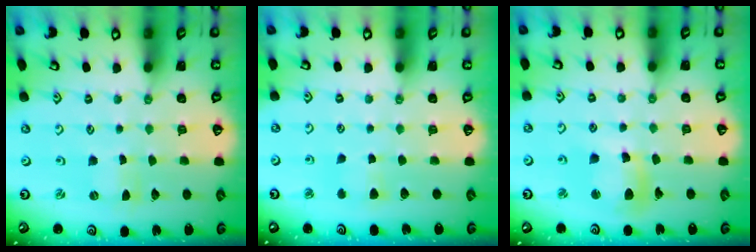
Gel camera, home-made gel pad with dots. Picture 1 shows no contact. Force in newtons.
{"total": 4.0, "press": 3.9, "slide": 0.5}
{"total": 11.9, "press": 11.8, "slide": 1.6}